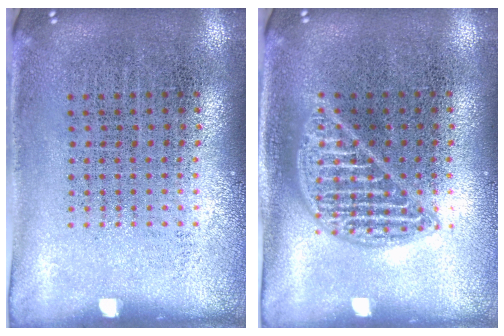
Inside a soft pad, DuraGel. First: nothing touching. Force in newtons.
{"total": 1.3, "press": 1.3, "slide": 0.1}